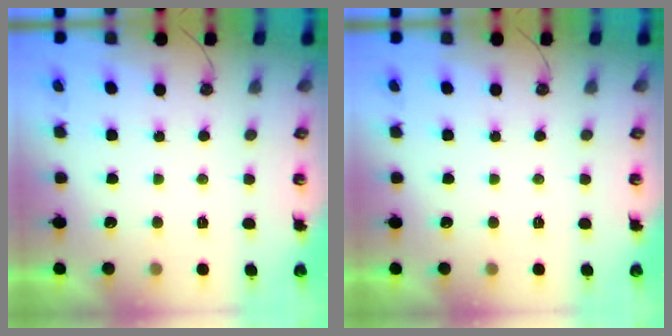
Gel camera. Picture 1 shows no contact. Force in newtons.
{"total": 0.0}